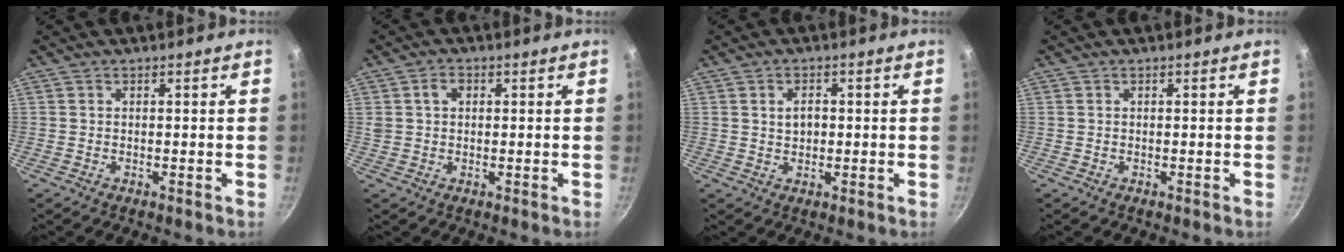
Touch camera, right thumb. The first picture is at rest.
{"total": 3.1, "force": [0.8, 2.4, 1.9], "torque": [-0.021, 0.005, 0.014]}
{"total": 3.2, "force": [0.5, 2.3, 2.2], "torque": [-0.024, 0.005, 0.009]}
{"total": 0.0}